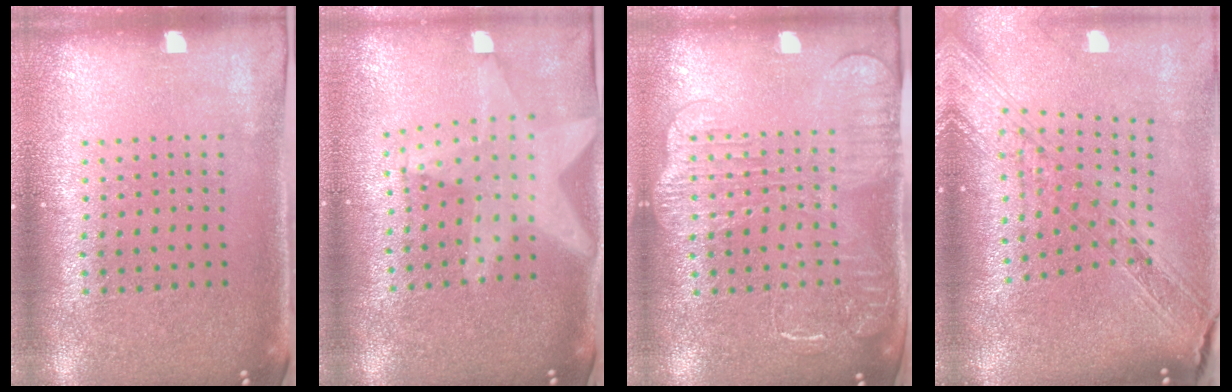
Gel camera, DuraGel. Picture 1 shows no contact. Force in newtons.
{"total": 2.2, "press": 1.8, "slide": 1.3}
{"total": 2.2, "press": 2.0, "slide": 0.9}
{"total": 2.3, "press": 1.9, "slide": 1.2}